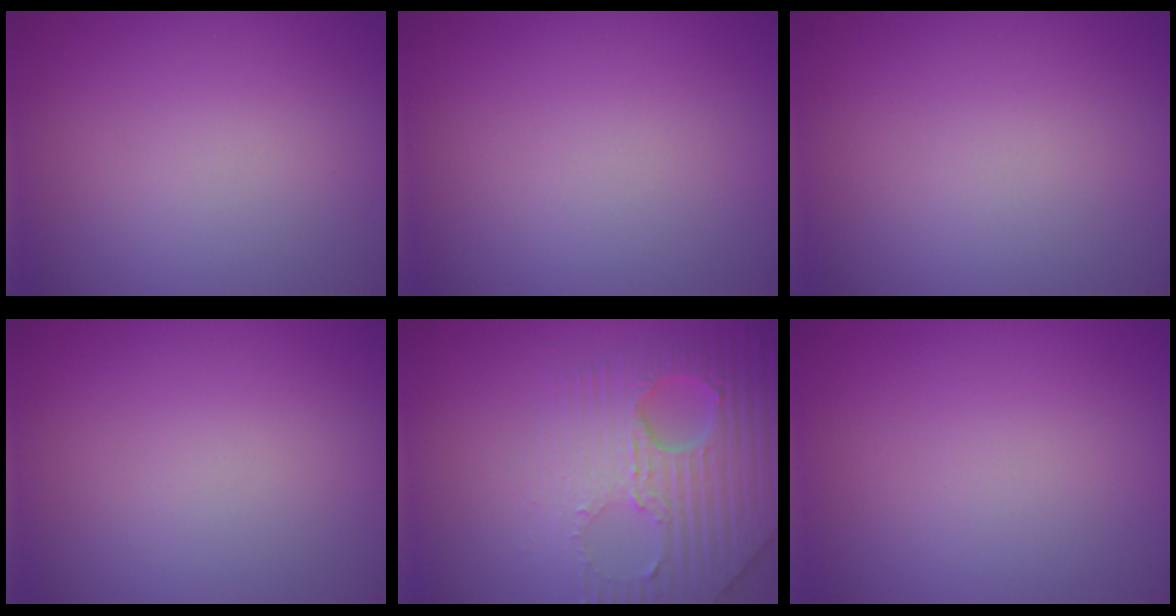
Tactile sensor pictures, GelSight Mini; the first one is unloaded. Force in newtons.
{"total": 0.0}
{"total": 0.0}
{"total": 0.0}
{"total": 6.2, "press": 5.2, "slide": 3.3}
{"total": 0.0}